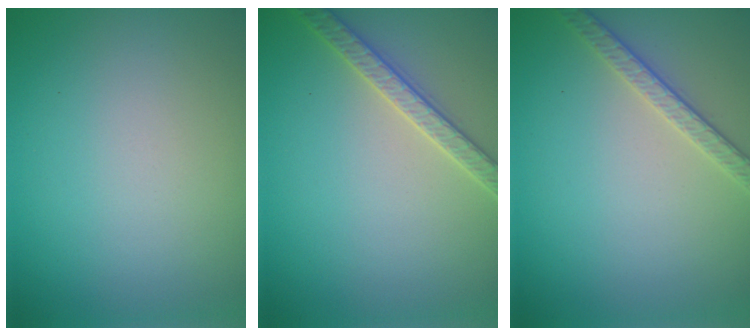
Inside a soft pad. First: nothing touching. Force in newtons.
{"total": 2.8, "press": 2.8, "slide": 0.4}
{"total": 2.6, "press": 2.5, "slide": 0.8}